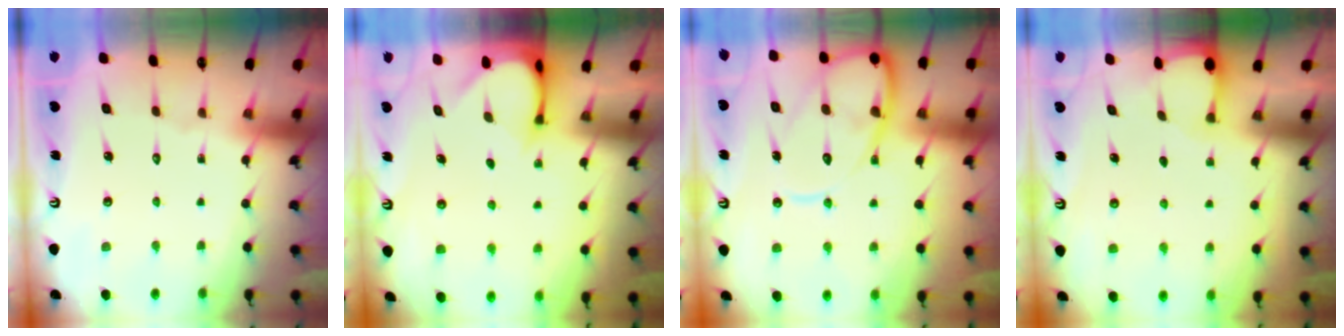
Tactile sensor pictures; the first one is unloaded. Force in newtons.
{"total": 3.3, "press": 3.3, "slide": 0.3}
{"total": 12.8, "press": 12.8, "slide": 1.3}
{"total": 1.6, "press": 1.5, "slide": 0.3}